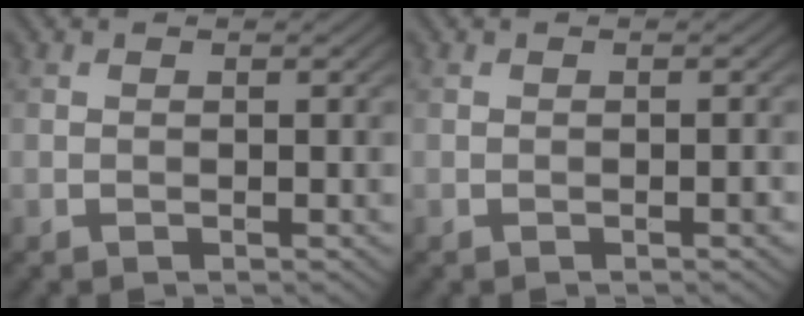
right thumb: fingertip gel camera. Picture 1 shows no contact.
{"total": 0.6, "force": [-0.3, 0.0, 0.5], "torque": [-0.006, 0.002, -0.004]}